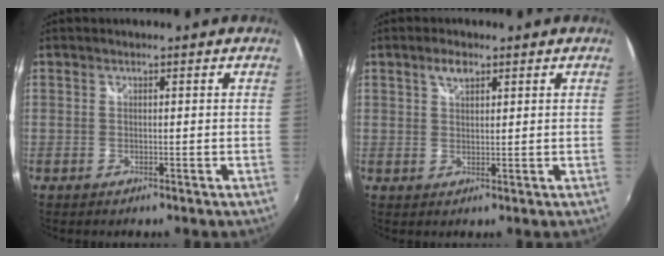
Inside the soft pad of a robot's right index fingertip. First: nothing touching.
{"total": 2.7, "force": [1.6, 1.3, 1.8], "torque": [-0.030, 0.005, 0.028]}